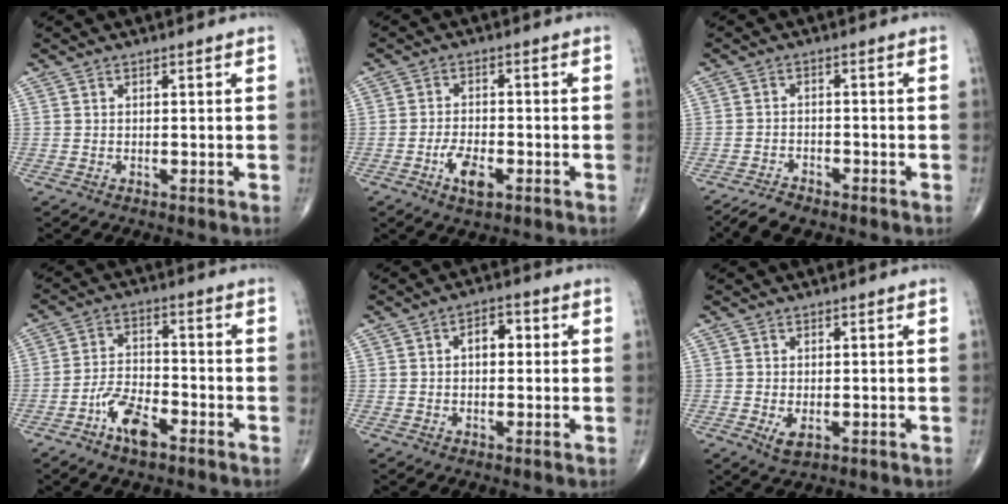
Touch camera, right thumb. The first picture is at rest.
{"total": 5.3, "force": [-2.4, 2.3, 4.1], "torque": [-0.073, 0.008, -0.042]}
{"total": 4.5, "force": [-3.8, 1.3, 1.9], "torque": [-0.042, 0.007, -0.070]}
{"total": 8.2, "force": [-4.8, 3.5, 5.7], "torque": [-0.104, 0.028, -0.090]}
{"total": 4.5, "force": [0.6, 2.8, 3.5], "torque": [-0.042, 0.014, 0.003]}
{"total": 2.6, "force": [-0.6, 1.4, 2.1], "torque": [-0.038, -0.006, -0.005]}